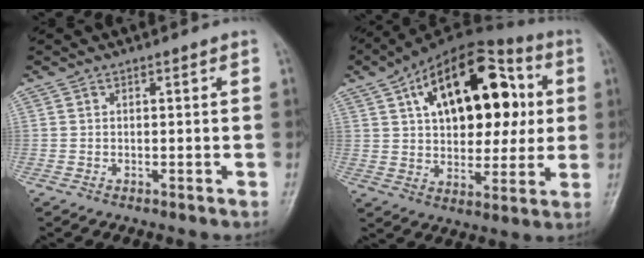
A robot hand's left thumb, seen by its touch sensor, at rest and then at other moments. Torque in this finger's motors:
{"motor_torque": [1.95, 3.06, 1.34, -1.44, 0.20]}